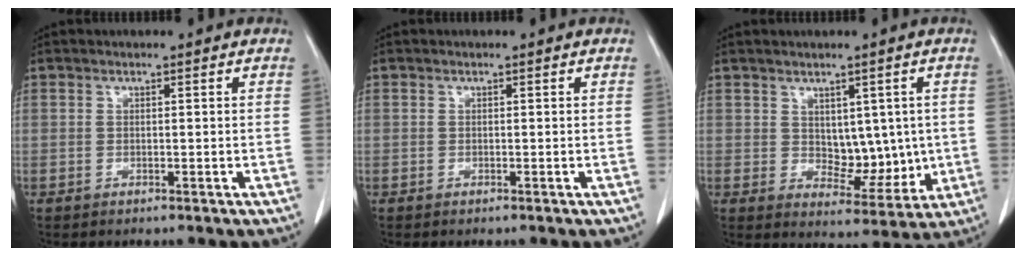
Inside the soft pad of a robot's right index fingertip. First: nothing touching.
{"total": 0.0}
{"total": 7.2, "force": [0.6, 4.3, 5.7], "torque": [-0.070, -0.003, 0.027]}